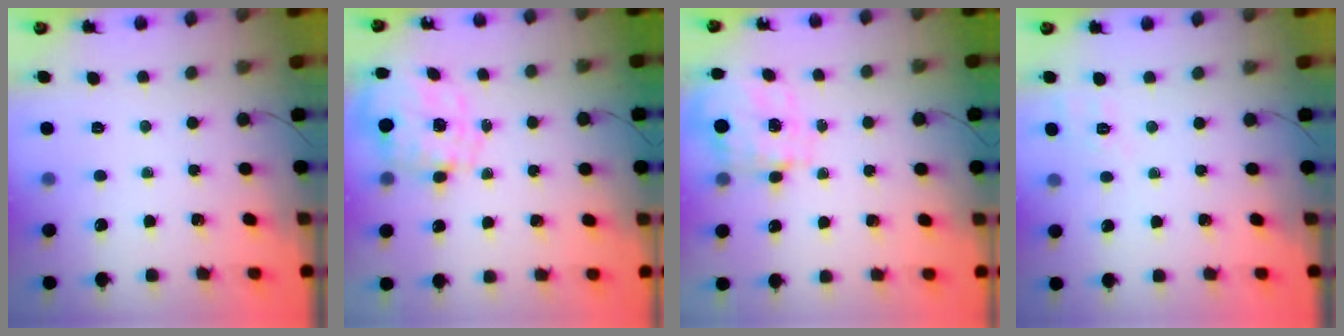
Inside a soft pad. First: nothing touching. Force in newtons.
{"total": 2.5, "press": 2.3, "slide": 1.0}
{"total": 3.6, "press": 3.5, "slide": 1.0}
{"total": 2.0, "press": 0.7, "slide": 1.9}